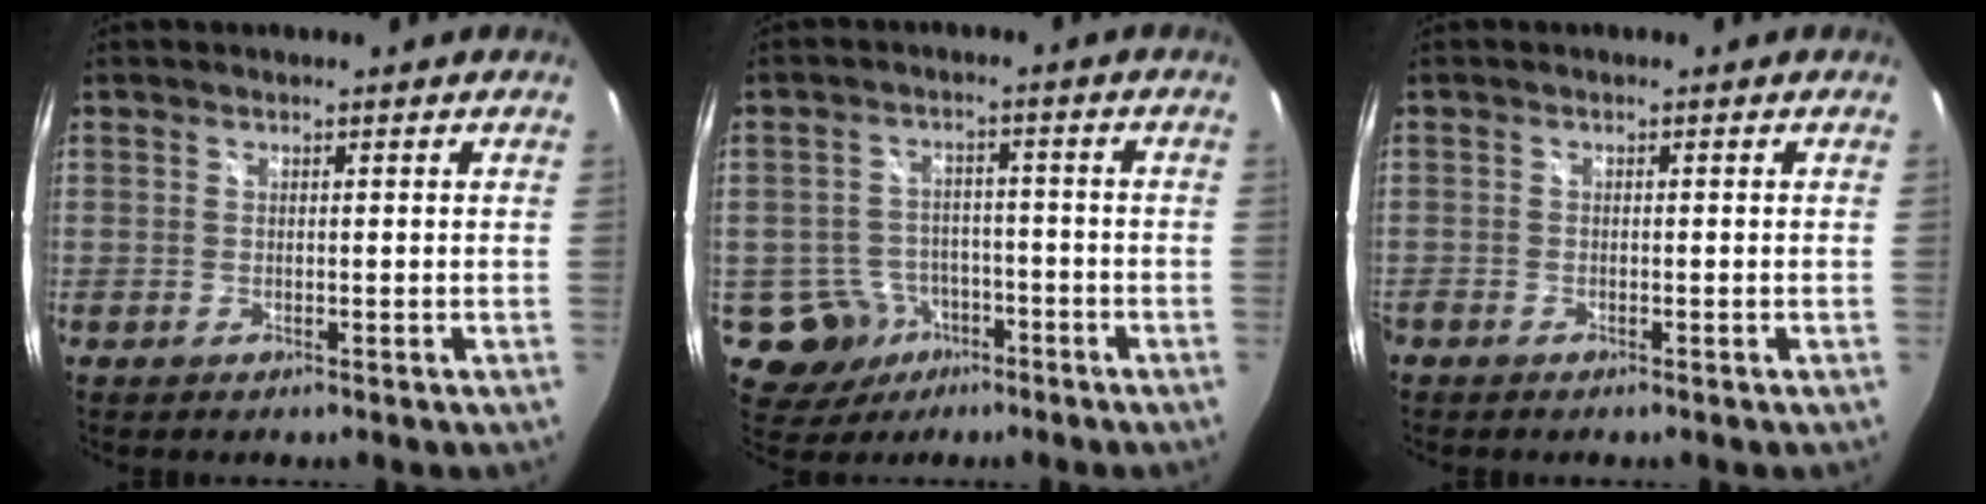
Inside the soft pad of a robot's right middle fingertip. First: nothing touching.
{"total": 8.2, "force": [-4.3, 6.8, 1.9], "torque": [-0.053, 0.014, -0.051]}
{"total": 0.8, "force": [-0.8, 0.3, 0.1], "torque": [-0.005, -0.003, -0.020]}